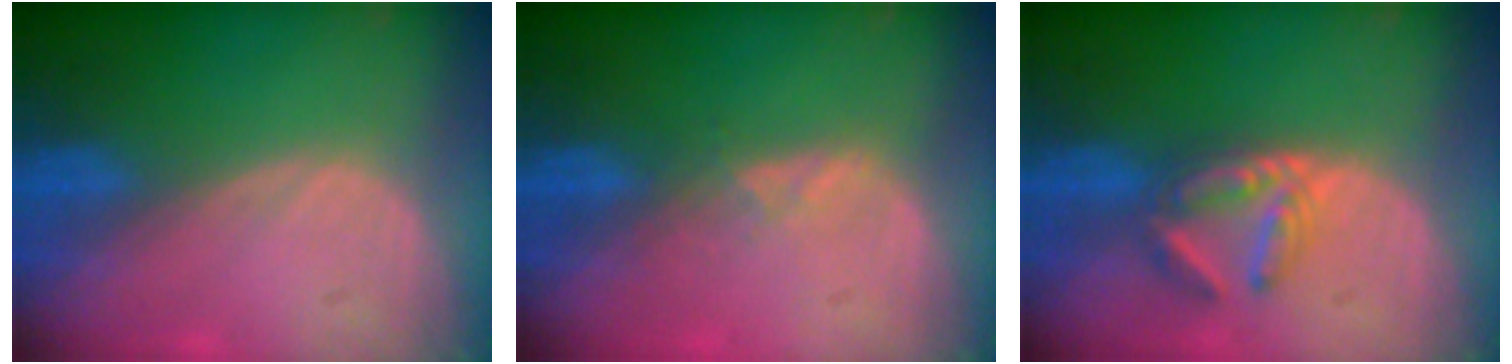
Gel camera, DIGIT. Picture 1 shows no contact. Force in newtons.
{"total": 1.6, "press": 1.6, "slide": 0.3}
{"total": 5.9, "press": 5.2, "slide": 2.8}